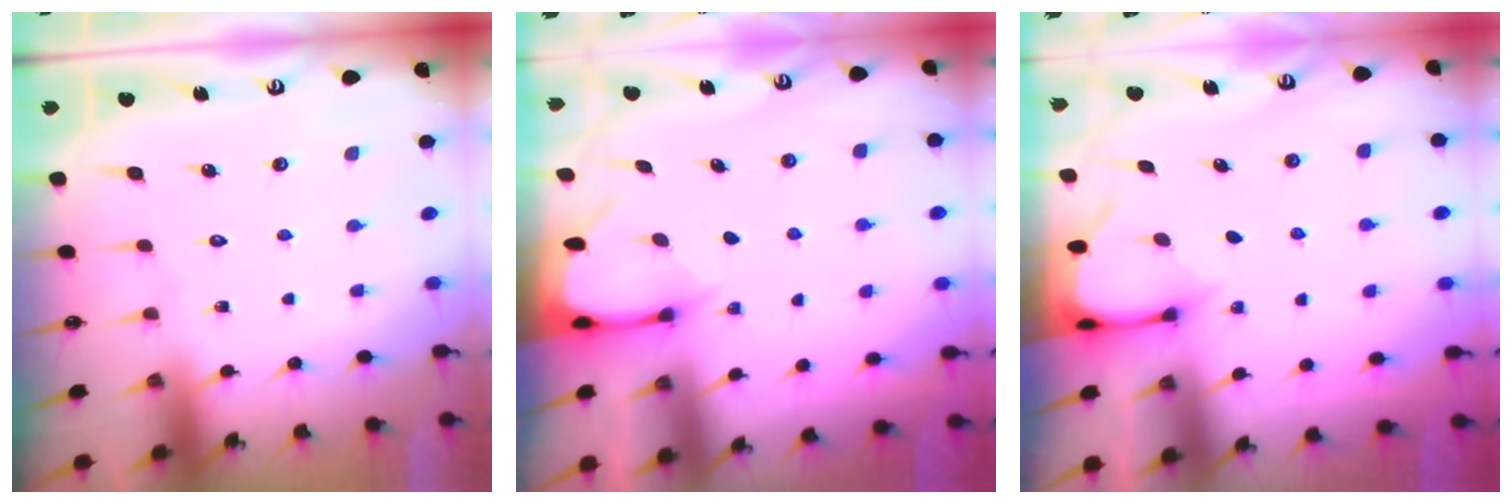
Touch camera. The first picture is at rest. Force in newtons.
{"total": 2.5, "press": 2.5, "slide": 0.3}
{"total": 3.2, "press": 3.2, "slide": 0.3}